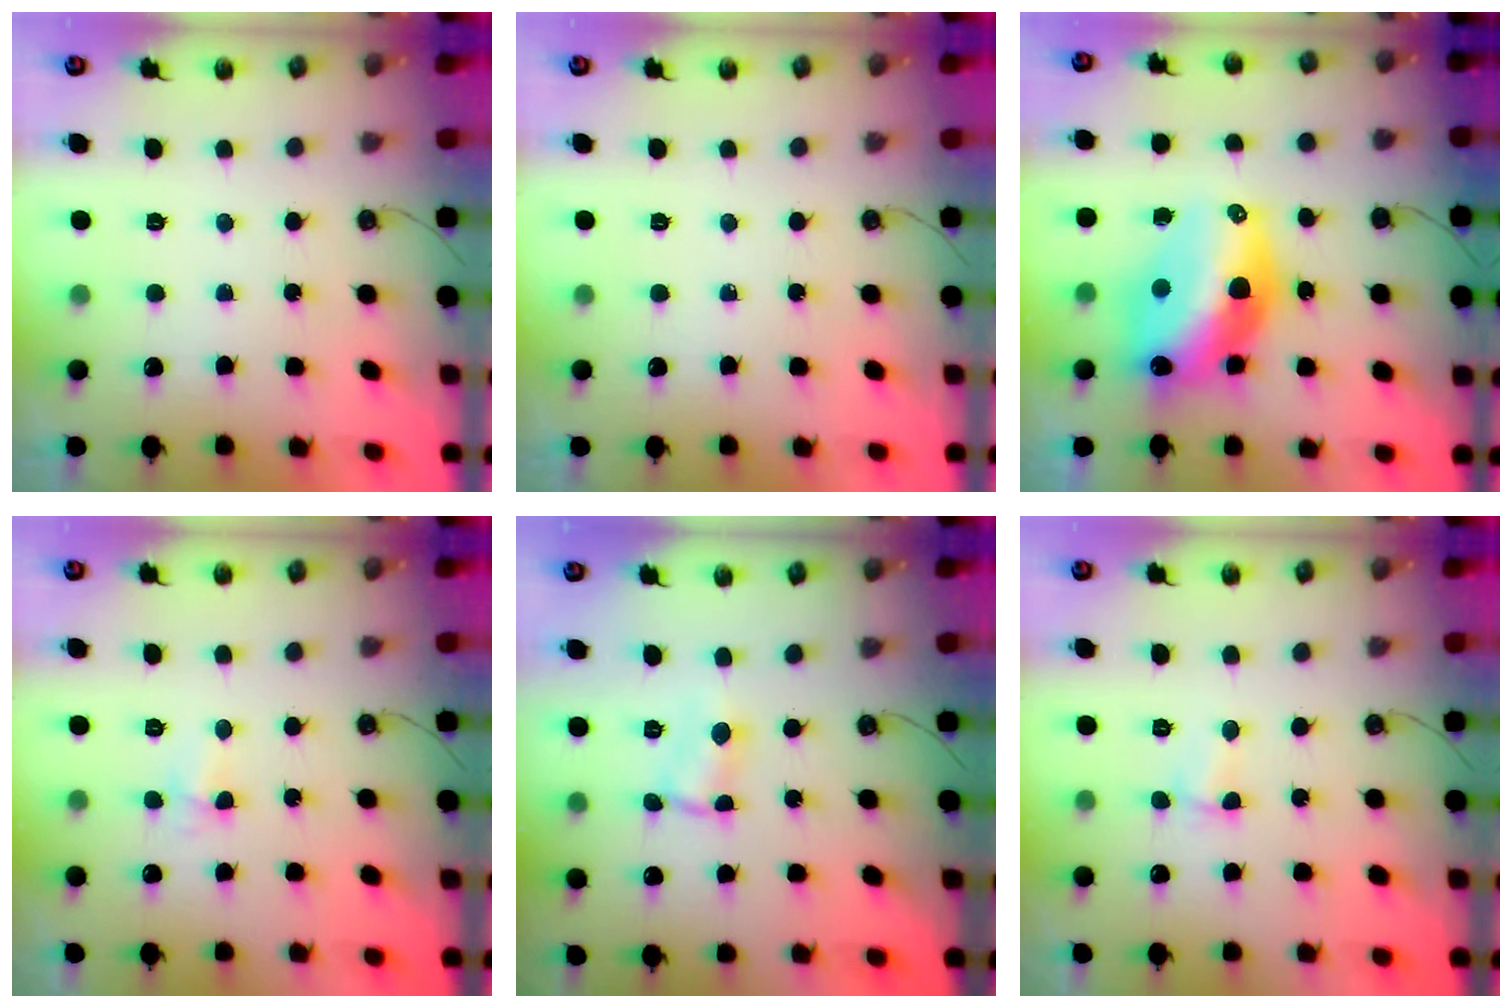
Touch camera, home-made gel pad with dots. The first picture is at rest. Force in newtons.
{"total": 0.0}
{"total": 16.6, "press": 16.5, "slide": 1.8}
{"total": 4.6, "press": 3.4, "slide": 3.0}
{"total": 1.1, "press": 1.0, "slide": 0.2}
{"total": 2.2, "press": 2.1, "slide": 0.5}